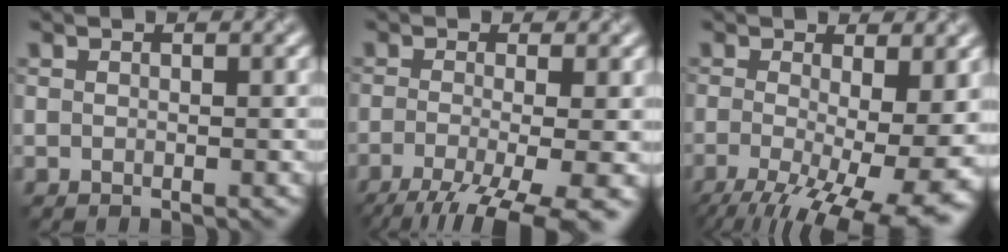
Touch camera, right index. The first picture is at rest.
{"total": 8.8, "force": [-4.9, 2.4, 6.9], "torque": [-0.122, -0.022, -0.073]}
{"total": 13.5, "force": [-4.1, 5.5, 11.6], "torque": [-0.188, -0.032, -0.048]}